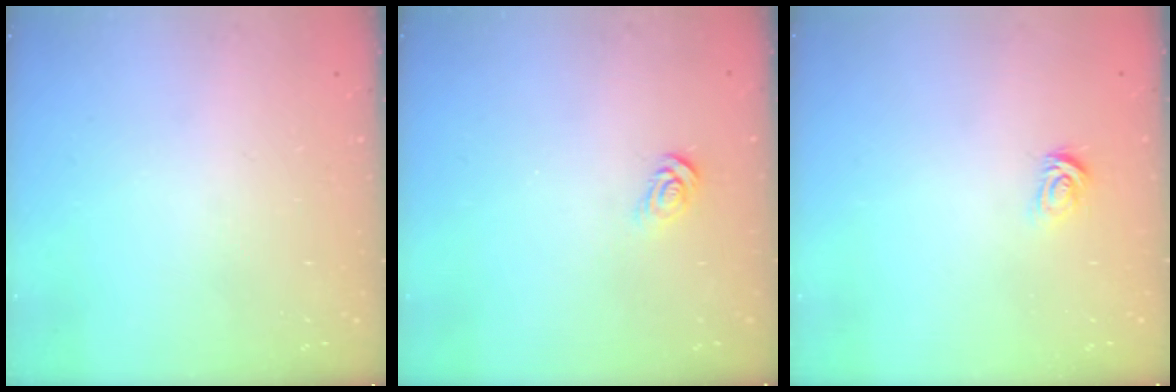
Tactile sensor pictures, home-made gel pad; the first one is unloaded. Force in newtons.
{"total": 4.3, "press": 4.3, "slide": 0.4}
{"total": 2.8, "press": 2.8, "slide": 0.4}